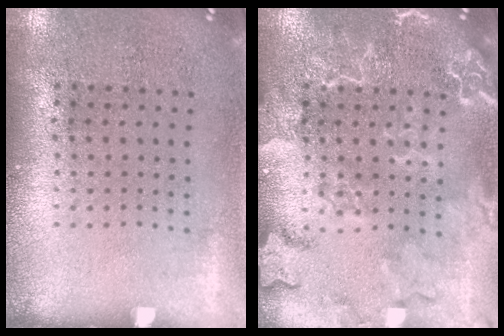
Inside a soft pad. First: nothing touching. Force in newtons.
{"total": 2.4, "press": 2.3, "slide": 0.5}